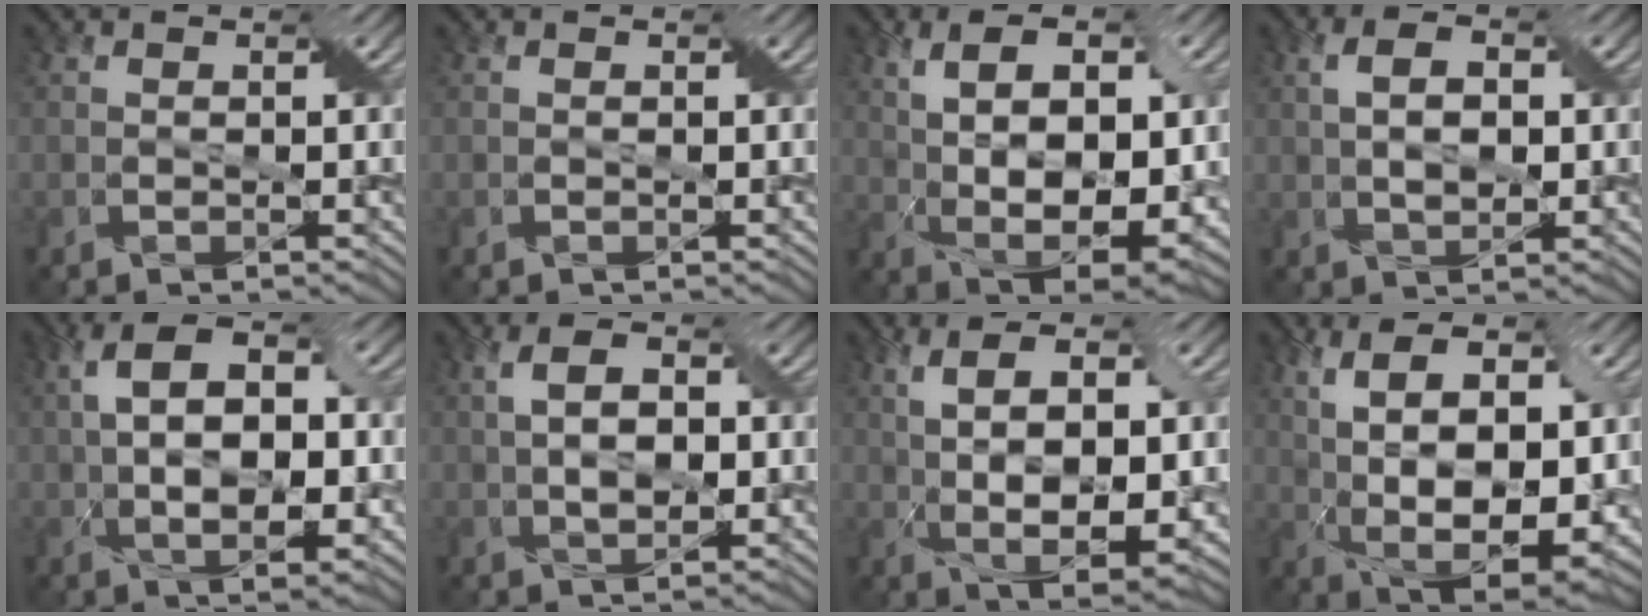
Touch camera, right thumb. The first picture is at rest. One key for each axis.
{"total": 0.0}
{"total": 12.5, "fx": 1.9, "fy": 6.4, "fz": 10.6, "tx": -0.175, "ty": 0.001, "tz": 0.033}
{"total": 4.6, "fx": 0.6, "fy": 2.5, "fz": 3.9, "tx": -0.075, "ty": 0.003, "tz": 0.010}
{"total": 11.1, "fx": 0.8, "fy": 5.8, "fz": 9.4, "tx": -0.171, "ty": 0.009, "tz": 0.013}
{"total": 5.7, "fx": 0.5, "fy": 3.0, "fz": 4.8, "tx": -0.095, "ty": 0.006, "tz": 0.008}
{"total": 10.4, "fx": 0.9, "fy": 4.6, "fz": 9.3, "tx": -0.168, "ty": 0.002, "tz": 0.019}
{"total": 13.8, "fx": 1.9, "fy": 7.0, "fz": 11.8, "tx": -0.200, "ty": -0.001, "tz": 0.035}